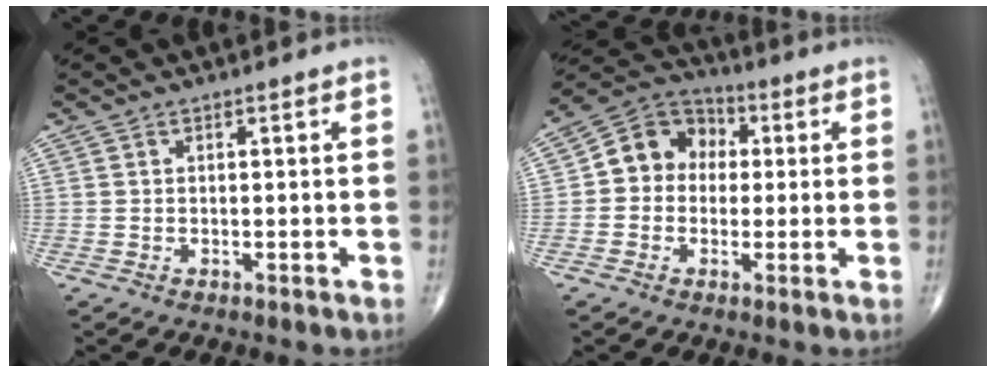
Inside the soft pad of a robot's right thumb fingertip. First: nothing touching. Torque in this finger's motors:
{"motor_torque": [0.06, 0.07, 0.50, 0.22, 0.06]}